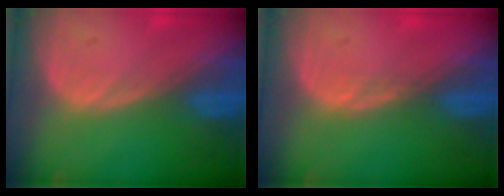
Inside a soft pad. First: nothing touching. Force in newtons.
{"total": 1.0, "press": 0.8, "slide": 0.7}